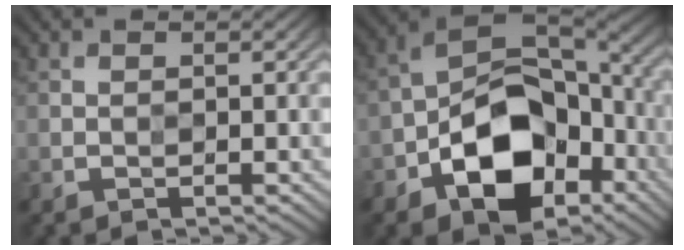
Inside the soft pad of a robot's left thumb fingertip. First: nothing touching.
{"total": 15.8, "force": [-6.2, 9.7, 10.8], "torque": [-0.183, -0.026, -0.116]}